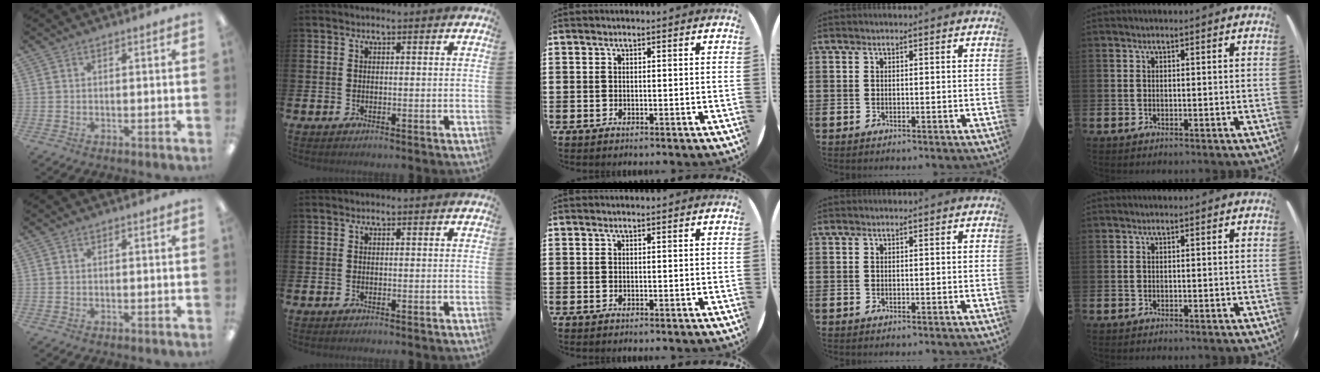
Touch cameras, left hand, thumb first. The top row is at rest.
{}